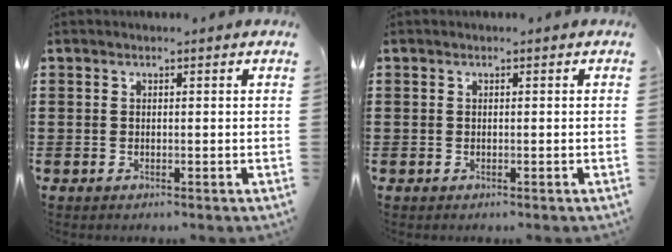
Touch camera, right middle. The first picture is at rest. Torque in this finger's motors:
{"motor_torque": [0.11, -0.06, -0.01, -0.01]}